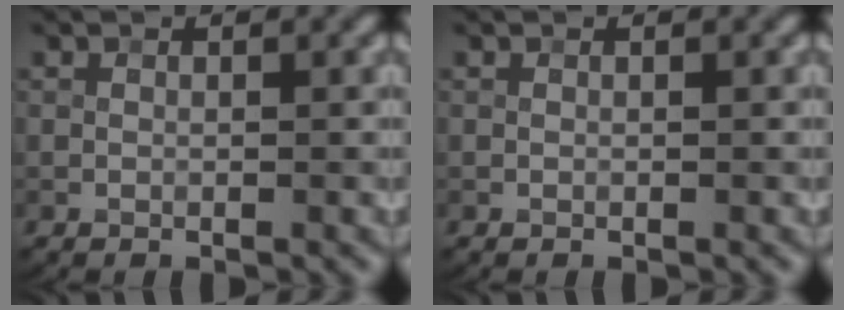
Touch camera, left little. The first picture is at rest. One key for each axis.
{"total": 0.0}